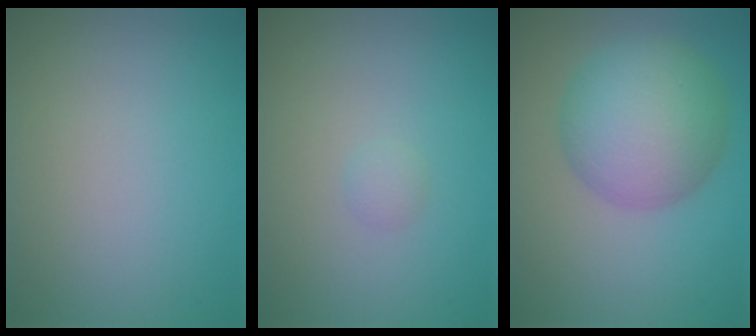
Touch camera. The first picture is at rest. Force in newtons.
{"total": 0.8, "press": 0.8, "slide": 0.1}
{"total": 8.1, "press": 8.1, "slide": 0.3}